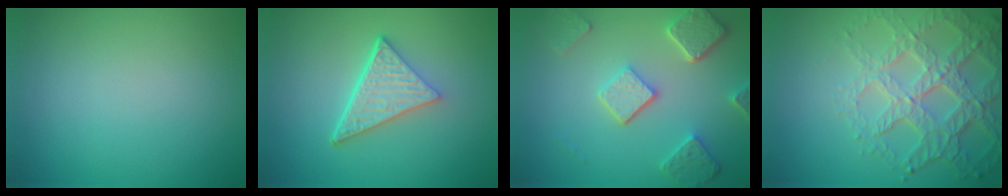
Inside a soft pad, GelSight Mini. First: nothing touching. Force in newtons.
{"total": 4.9, "press": 3.5, "slide": 3.5}
{"total": 5.3, "press": 4.0, "slide": 3.5}
{"total": 7.0, "press": 5.0, "slide": 4.9}